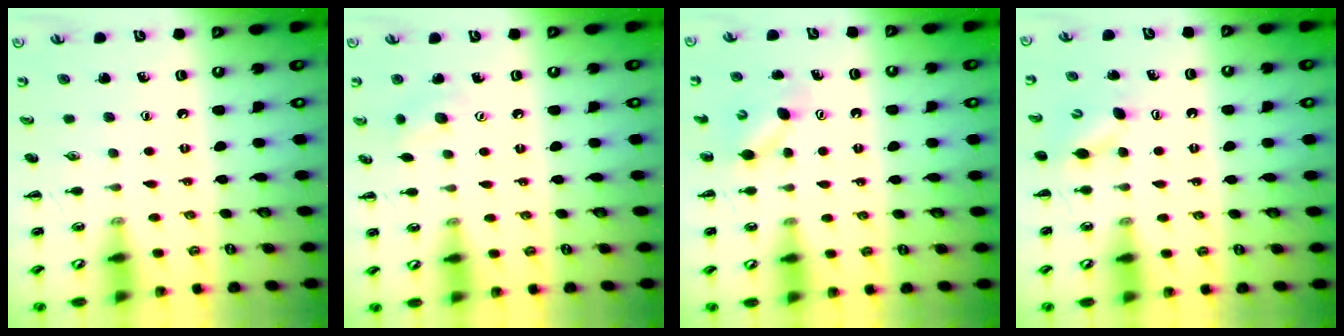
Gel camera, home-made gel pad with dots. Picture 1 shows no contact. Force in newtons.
{"total": 5.8, "press": 5.7, "slide": 1.3}
{"total": 4.4, "press": 4.2, "slide": 1.2}
{"total": 4.3, "press": 4.2, "slide": 0.8}